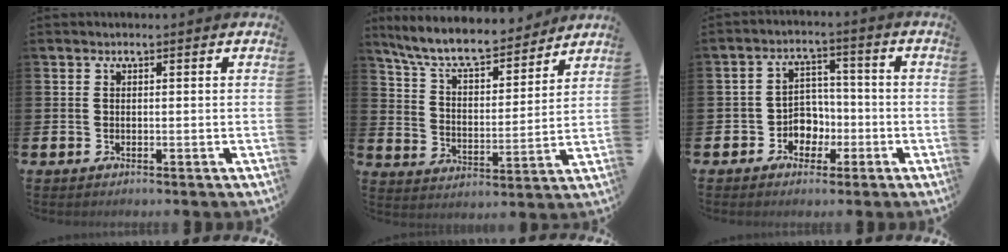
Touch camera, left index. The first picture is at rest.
{"total": 9.1, "force": [8.2, 2.1, 3.3], "torque": [-0.092, -0.056, 0.142]}
{"total": 5.0, "force": [-1.7, 4.2, 1.9], "torque": [-0.040, 0.008, -0.037]}